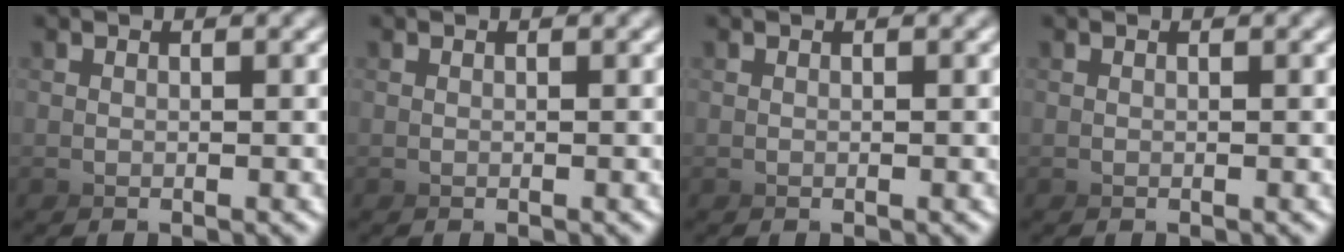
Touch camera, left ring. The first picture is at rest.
{"total": 0.0}
{"total": 0.0}
{"total": 0.0}